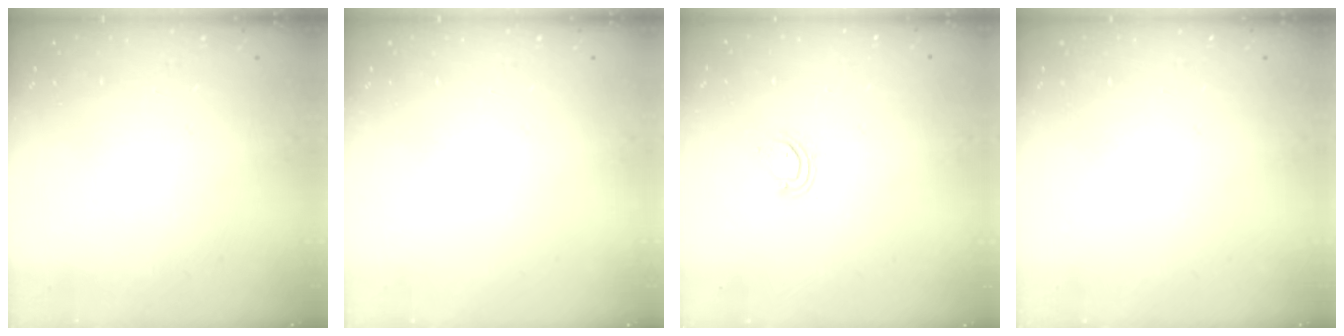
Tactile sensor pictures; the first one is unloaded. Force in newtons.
{"total": 0.0}
{"total": 4.4, "press": 4.4, "slide": 0.2}
{"total": 0.0}